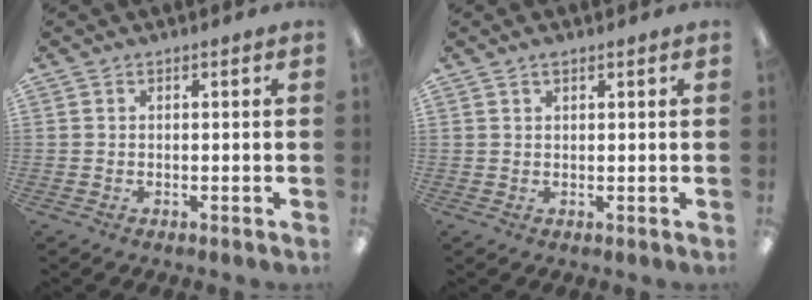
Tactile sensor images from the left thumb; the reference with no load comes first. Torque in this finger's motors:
{"motor_torque": [-0.10, -0.19, -0.45, -0.07, 0.09]}